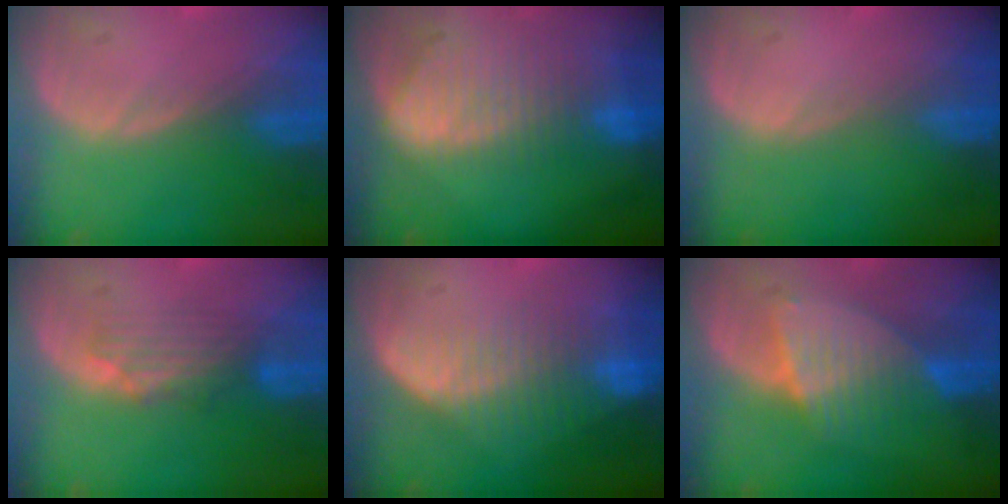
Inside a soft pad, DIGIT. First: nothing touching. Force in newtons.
{"total": 9.1, "press": 8.1, "slide": 4.3}
{"total": 0.0}
{"total": 3.8, "press": 3.8, "slide": 0.4}
{"total": 8.4, "press": 7.1, "slide": 4.4}
{"total": 6.1, "press": 6.1, "slide": 0.5}